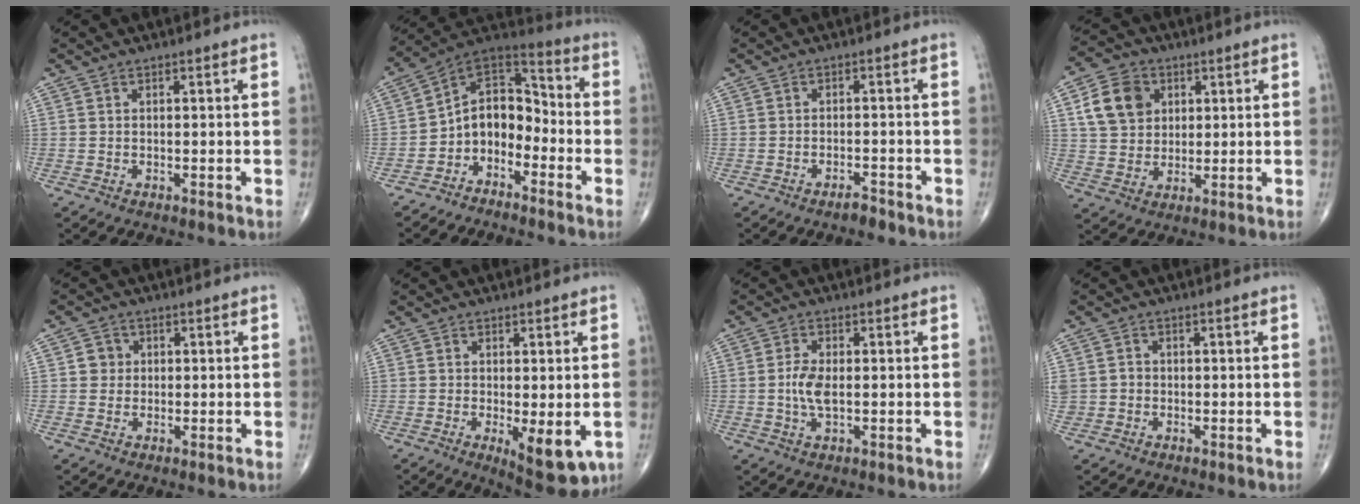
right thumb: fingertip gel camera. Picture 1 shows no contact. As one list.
[{"total": 10.5, "force": [-4.0, 7.5, 6.2], "torque": [-0.062, 0.084, -0.086]}, {"total": 2.1, "force": [-1.8, 0.6, 1.0], "torque": [-0.018, 0.006, -0.032]}, {"total": 10.3, "force": [3.4, 8.2, 5.1], "torque": [-0.071, -0.004, 0.063]}, {"total": 2.9, "force": [0.4, 2.7, 0.7], "torque": [0.007, 0.003, 0.002]}, {"total": 8.0, "force": [-1.9, 3.0, 7.1], "torque": [-0.088, -0.020, -0.018]}, {"total": 4.6, "force": [-0.2, 2.1, 4.1], "torque": [-0.090, 0.000, -0.005]}, {"total": 2.7, "force": [-0.1, 2.5, 1.0], "torque": [-0.010, 0.010, 0.002]}]